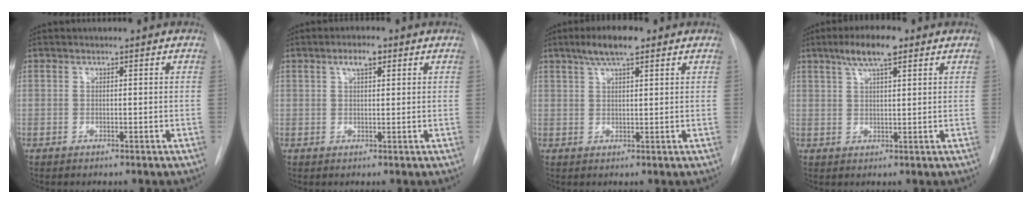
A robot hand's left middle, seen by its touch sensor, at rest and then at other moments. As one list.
[{"total": 2.8, "force": [1.4, 1.0, 2.2], "torque": [-0.043, 0.007, 0.025]}, {"total": 5.5, "force": [3.5, 1.0, 4.1], "torque": [-0.079, 0.011, 0.060]}, {"total": 6.2, "force": [3.8, 1.1, 4.8], "torque": [-0.092, 0.011, 0.065]}]